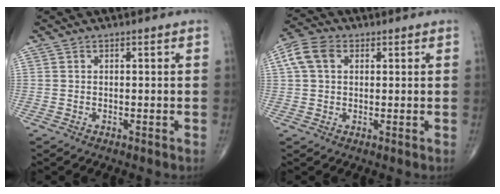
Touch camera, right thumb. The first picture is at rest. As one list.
[{"total": 6.4, "force": [1.8, 4.5, 4.2], "torque": [-0.087, 0.018, 0.031]}]